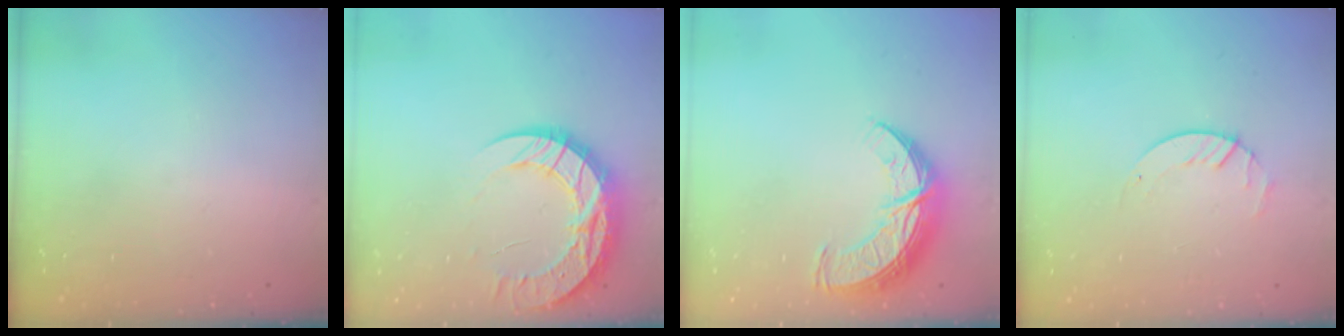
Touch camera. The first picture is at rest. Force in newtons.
{"total": 15.4, "press": 15.4, "slide": 1.1}
{"total": 10.6, "press": 10.6, "slide": 0.9}
{"total": 1.4, "press": 1.4, "slide": 0.2}